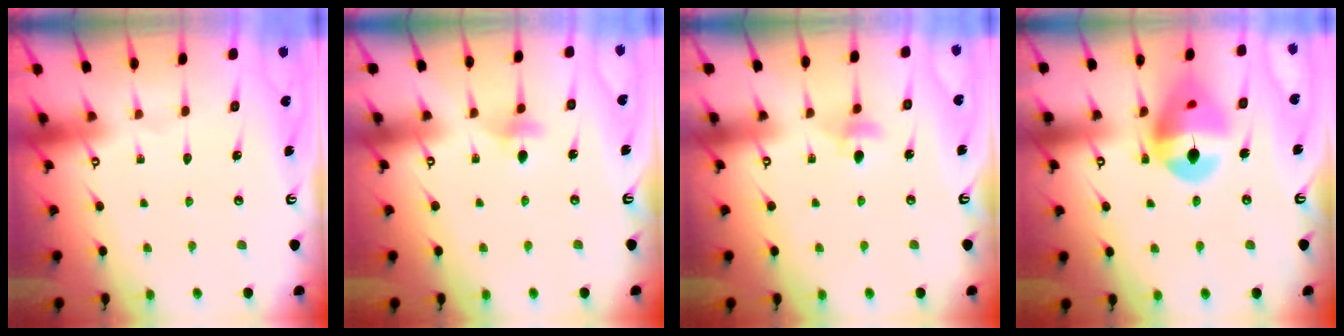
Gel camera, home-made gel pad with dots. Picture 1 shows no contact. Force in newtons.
{"total": 3.7, "press": 3.6, "slide": 0.5}
{"total": 4.6, "press": 4.4, "slide": 1.0}
{"total": 15.8, "press": 15.7, "slide": 1.8}